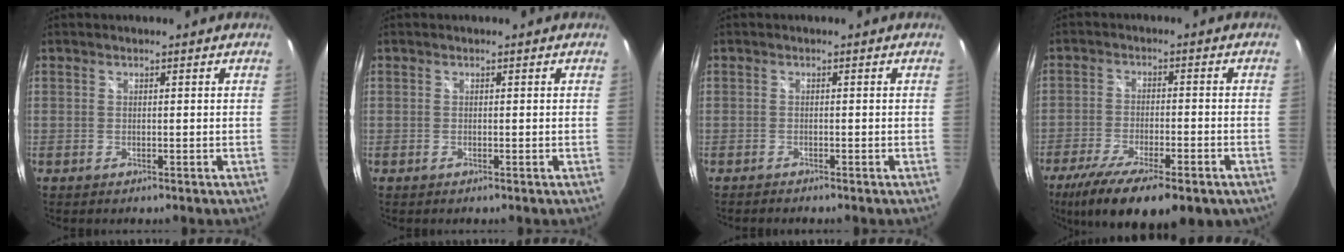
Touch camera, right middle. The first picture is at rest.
{"total": 0.0}
{"total": 1.5, "force": [-1.4, 0.1, 0.4], "torque": [-0.012, -0.011, -0.025]}
{"total": 17.4, "force": [-11.5, 5.7, 11.7], "torque": [-0.226, -0.056, -0.179]}